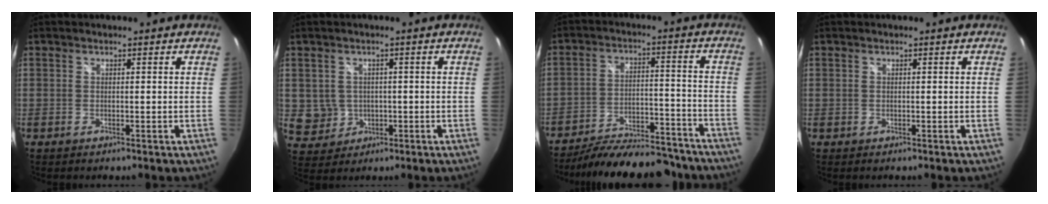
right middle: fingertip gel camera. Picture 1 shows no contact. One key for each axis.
{"total": 5.1, "fx": -0.1, "fy": 5.0, "fz": 1.2, "tx": -0.034, "ty": 0.007, "tz": 0.016}
{"total": 22.0, "fx": -19.6, "fy": 5.6, "fz": 8.4, "tx": -0.155, "ty": -0.004, "tz": -0.260}
{"total": 0.0}